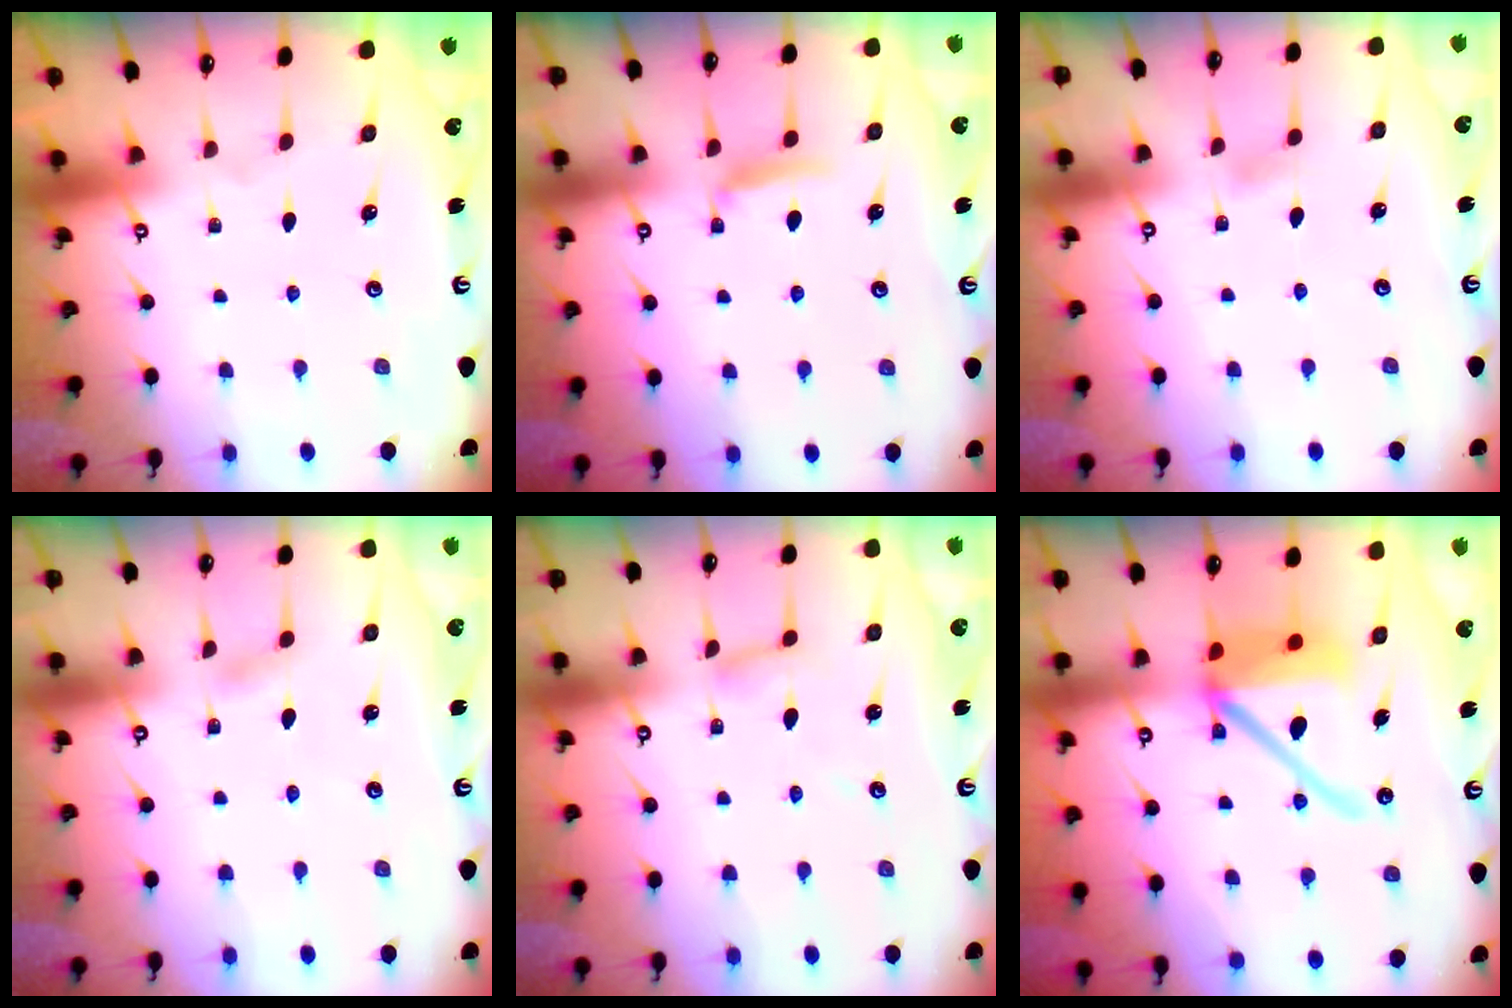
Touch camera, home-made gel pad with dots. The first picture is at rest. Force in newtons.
{"total": 6.2, "press": 6.1, "slide": 0.8}
{"total": 4.1, "press": 4.1, "slide": 0.6}
{"total": 2.2, "press": 2.2, "slide": 0.3}
{"total": 2.8, "press": 2.8, "slide": 0.2}
{"total": 15.2, "press": 15.1, "slide": 2.1}